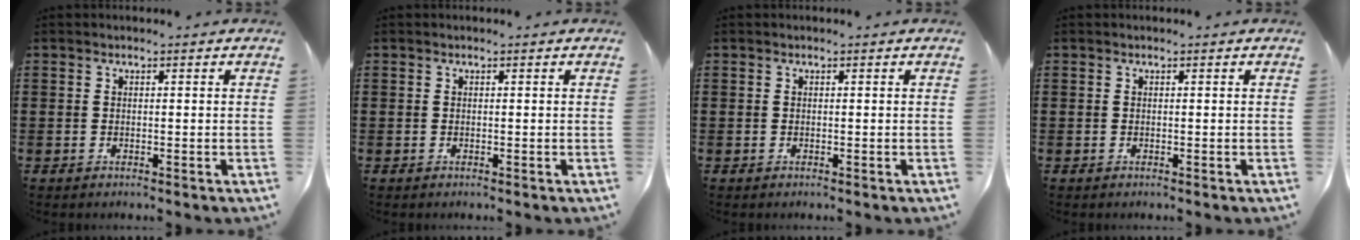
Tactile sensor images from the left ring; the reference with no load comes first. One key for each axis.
{"total": 0.0}
{"total": 0.0}
{"total": 0.0}